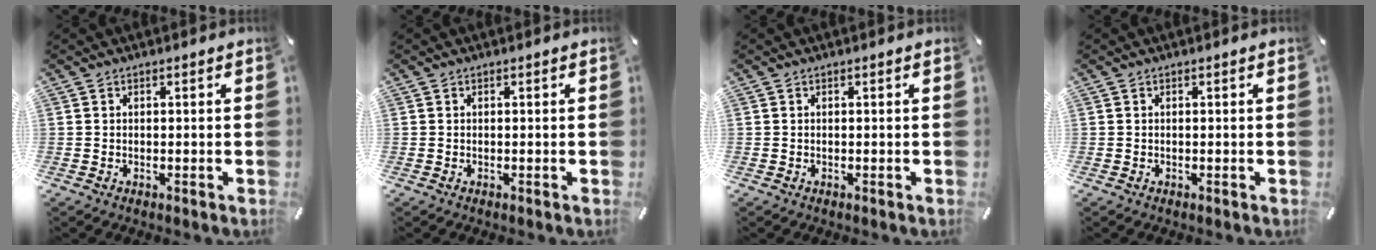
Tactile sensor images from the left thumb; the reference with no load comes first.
{"total": 0.0}
{"total": 0.0}
{"total": 0.0}